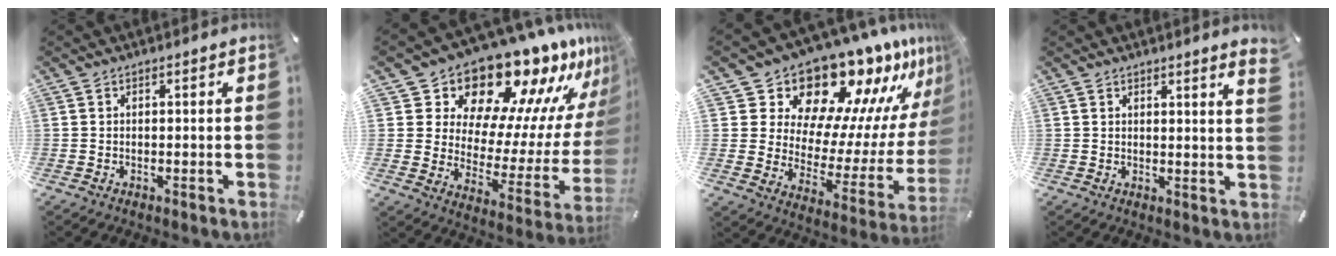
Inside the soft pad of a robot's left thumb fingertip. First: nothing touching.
{"total": 17.1, "force": [15.4, 6.6, 3.1], "torque": [-0.027, -0.166, 0.257]}
{"total": 16.9, "force": [15.8, 5.7, 2.5], "torque": [-0.018, -0.174, 0.257]}
{"total": 2.3, "force": [1.8, -0.2, 1.5], "torque": [-0.023, -0.009, 0.029]}